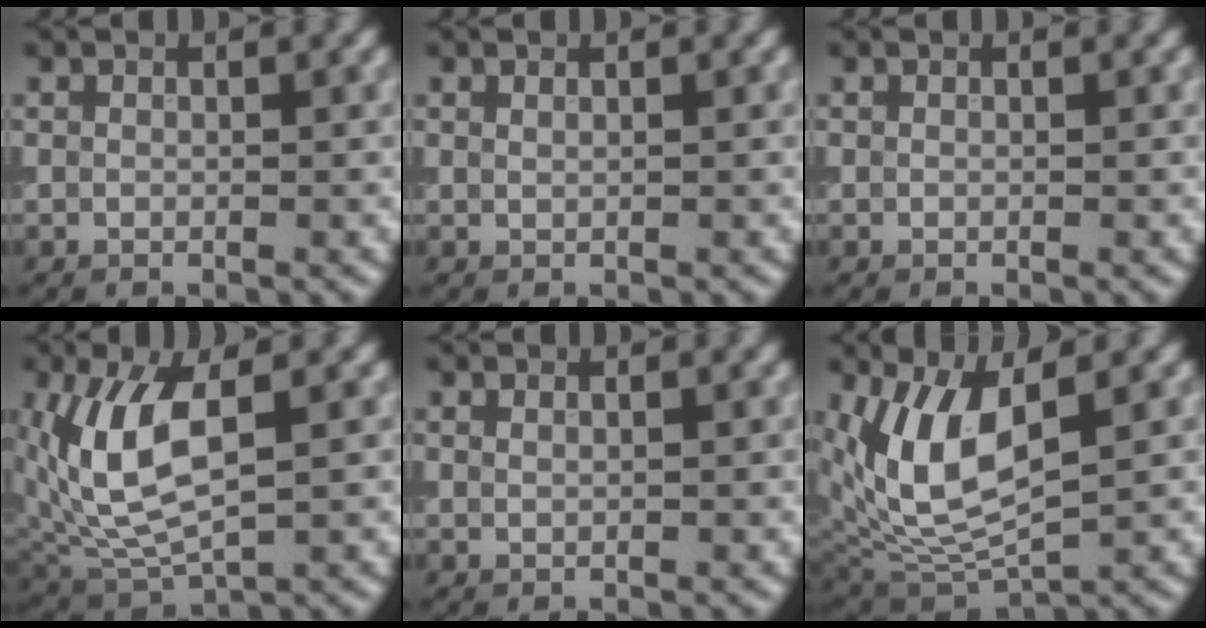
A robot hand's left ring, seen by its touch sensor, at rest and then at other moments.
{"total": 0.0}
{"total": 0.0}
{"total": 7.7, "force": [1.3, 3.8, 6.6], "torque": [-0.148, 0.001, 0.025]}
{"total": 0.0}
{"total": 7.7, "force": [2.0, 3.4, 6.6], "torque": [-0.143, -0.014, 0.041]}